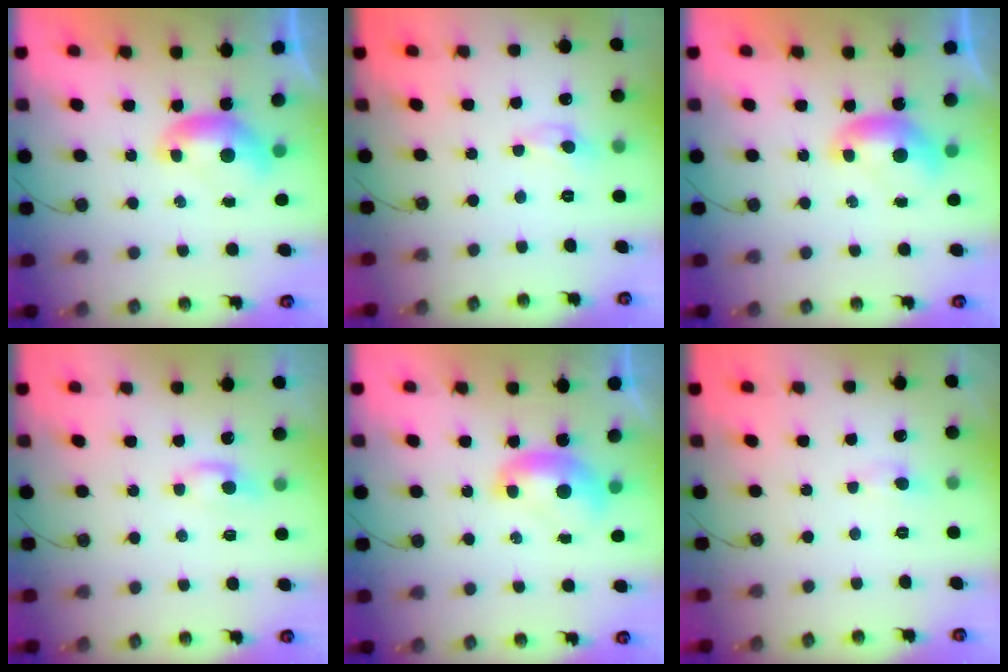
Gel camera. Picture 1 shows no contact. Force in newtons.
{"total": 0.0}
{"total": 0.0}
{"total": 0.8, "press": 0.6, "slide": 0.5}
{"total": 1.6, "press": 1.5, "slide": 0.1}
{"total": 1.0, "press": 0.8, "slide": 0.6}